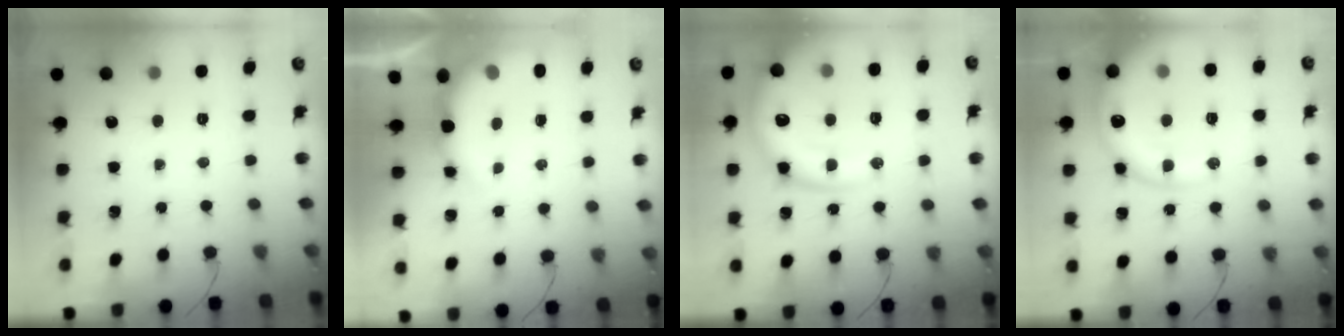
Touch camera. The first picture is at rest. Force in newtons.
{"total": 8.0, "press": 8.0, "slide": 1.1}
{"total": 15.4, "press": 15.1, "slide": 2.5}
{"total": 18.8, "press": 18.5, "slide": 3.7}